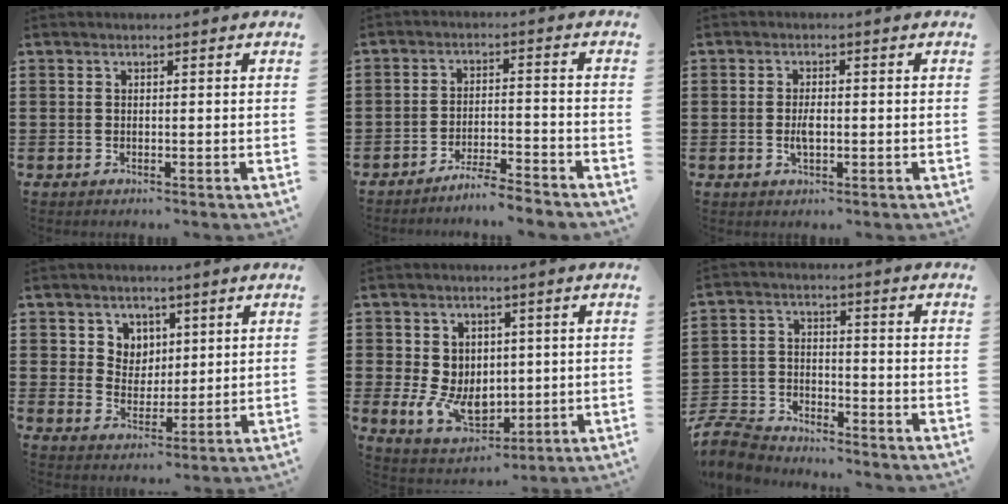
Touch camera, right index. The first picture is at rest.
{"total": 4.5, "force": [-4.4, -0.4, 1.1], "torque": [-0.020, -0.004, -0.086]}
{"total": 2.7, "force": [-0.3, 1.1, 2.5], "torque": [-0.053, -0.003, -0.008]}
{"total": 4.6, "force": [2.5, 3.9, 0.2], "torque": [-0.028, 0.009, 0.046]}
{"total": 6.9, "force": [-0.3, 5.6, 4.1], "torque": [-0.100, 0.005, -0.006]}
{"total": 6.8, "force": [-6.5, 1.7, 1.0], "torque": [-0.037, 0.010, -0.133]}